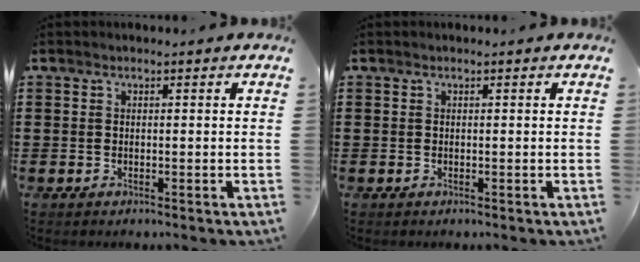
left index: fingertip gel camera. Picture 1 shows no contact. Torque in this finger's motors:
{"motor_torque": [-0.12, 0.05, 0.00, -0.01]}